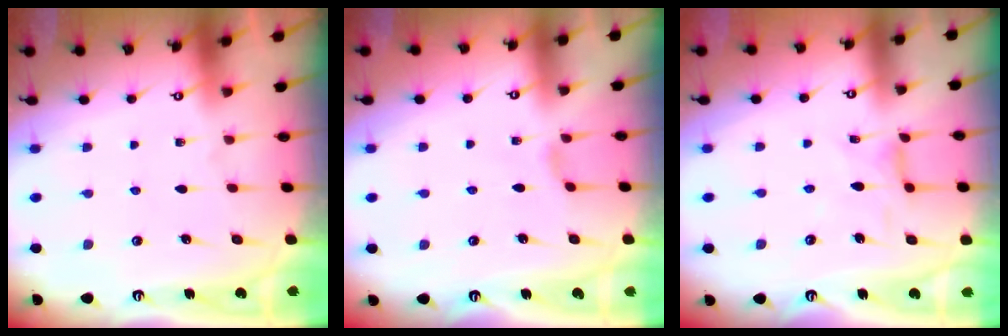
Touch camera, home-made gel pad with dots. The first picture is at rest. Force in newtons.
{"total": 1.5, "press": 1.5, "slide": 0.4}
{"total": 1.7, "press": 1.6, "slide": 0.4}